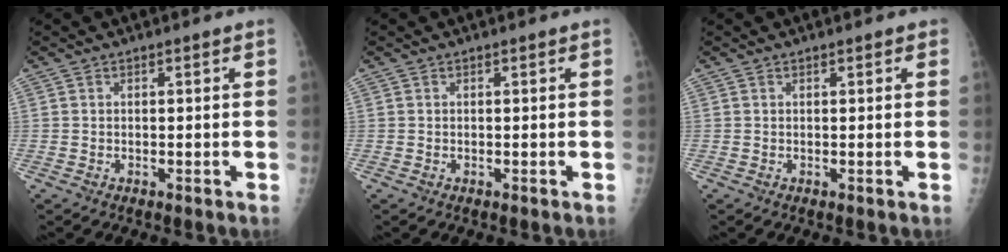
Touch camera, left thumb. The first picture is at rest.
{"total": 0.0}
{"total": 1.0, "force": [0.6, 0.4, 0.6], "torque": [-0.007, -0.001, 0.005]}